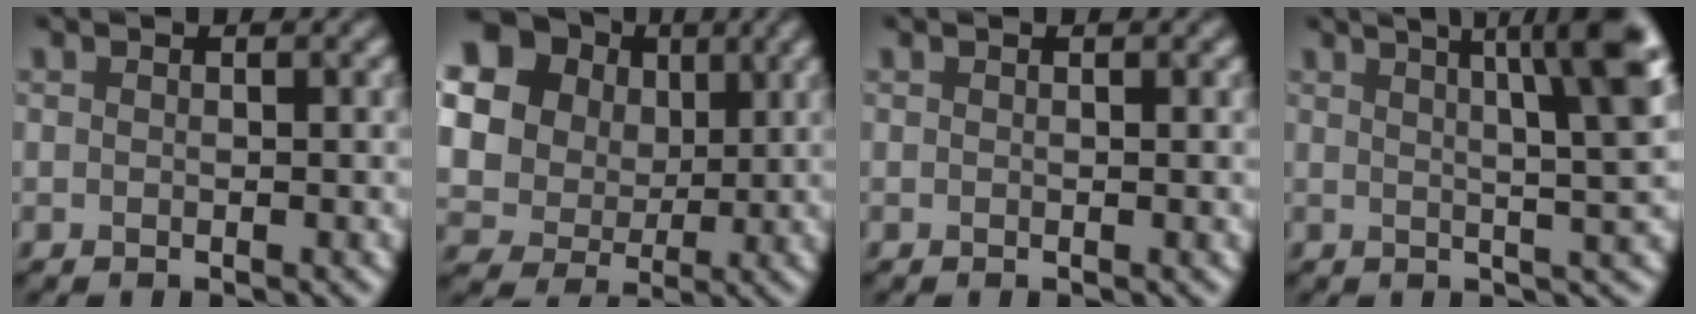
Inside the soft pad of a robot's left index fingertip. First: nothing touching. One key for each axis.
{"total": 18.4, "fx": 7.2, "fy": 15.3, "fz": 7.2, "tx": -0.205, "ty": 0.017, "tz": 0.128}
{"total": 0.0}
{"total": 8.7, "fx": 3.3, "fy": 2.1, "fz": 7.8, "tx": -0.061, "ty": 0.028, "tz": 0.031}